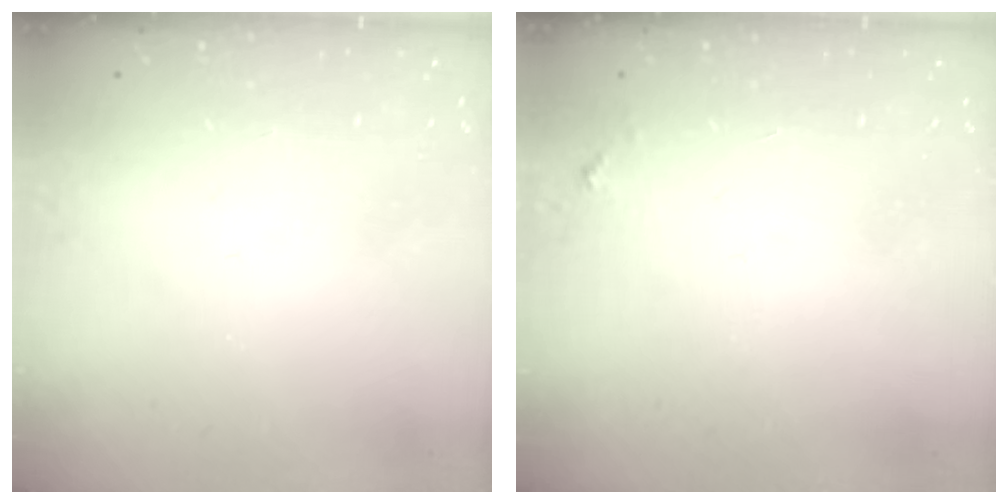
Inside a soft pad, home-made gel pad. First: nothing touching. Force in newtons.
{"total": 2.8, "press": 2.8, "slide": 0.2}